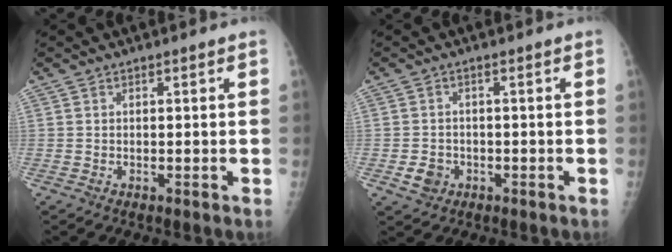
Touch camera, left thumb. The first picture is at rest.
{"total": 3.2, "force": [-1.1, 2.8, 1.3], "torque": [-0.013, 0.004, -0.014]}